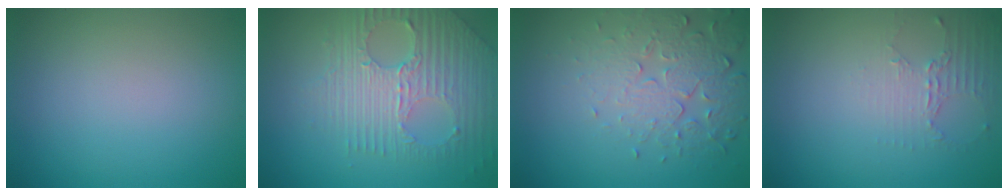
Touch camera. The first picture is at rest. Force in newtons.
{"total": 7.1, "press": 4.6, "slide": 5.4}
{"total": 5.1, "press": 3.8, "slide": 3.4}
{"total": 2.0, "press": 1.5, "slide": 1.4}